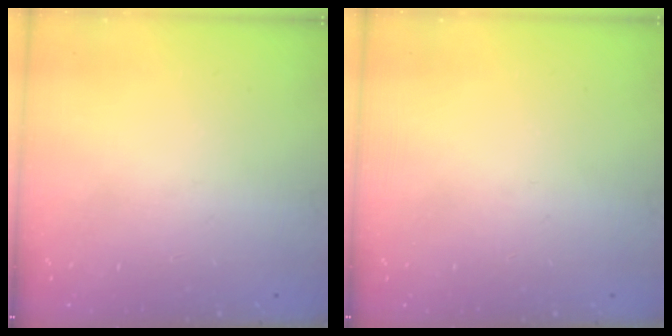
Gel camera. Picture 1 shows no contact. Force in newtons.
{"total": 0.0}